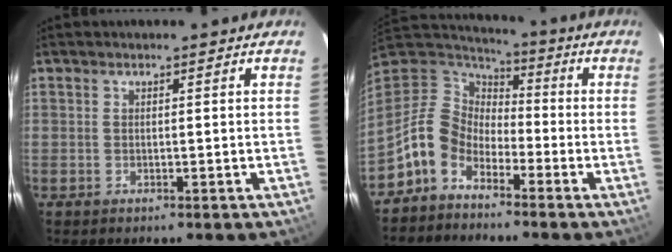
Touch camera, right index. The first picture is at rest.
{"total": 10.6, "force": [-6.8, 6.9, 4.2], "torque": [-0.096, 0.024, -0.145]}